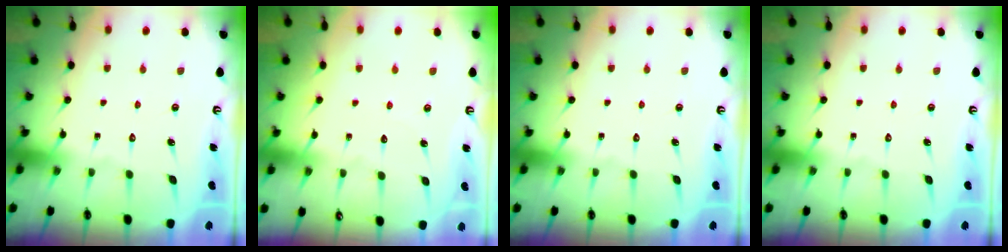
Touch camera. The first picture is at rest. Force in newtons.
{"total": 2.1, "press": 2.1, "slide": 0.1}
{"total": 0.0}
{"total": 0.0}